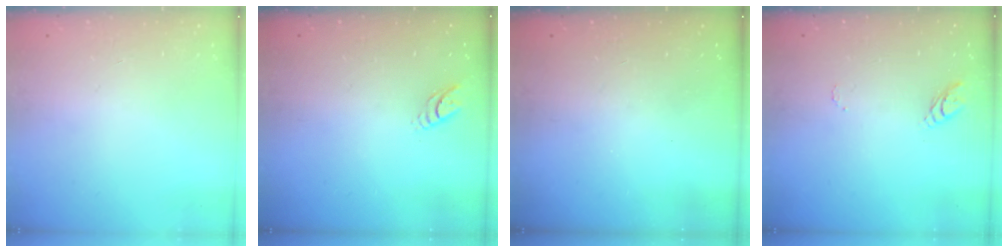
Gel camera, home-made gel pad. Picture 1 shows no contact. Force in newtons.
{"total": 3.9, "press": 3.9, "slide": 0.5}
{"total": 0.0}
{"total": 6.6, "press": 6.6, "slide": 0.5}